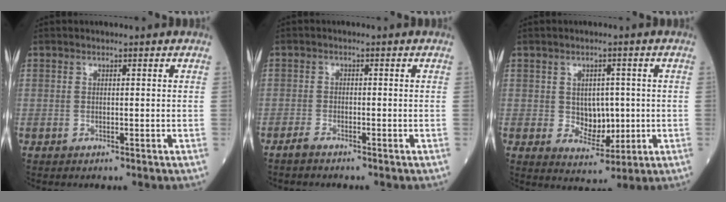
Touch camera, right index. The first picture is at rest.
{"total": 2.3, "force": [-1.9, 0.8, 1.1], "torque": [-0.036, -0.003, -0.035]}
{"total": 7.4, "force": [0.0, 5.1, 5.4], "torque": [-0.091, 0.004, 0.016]}